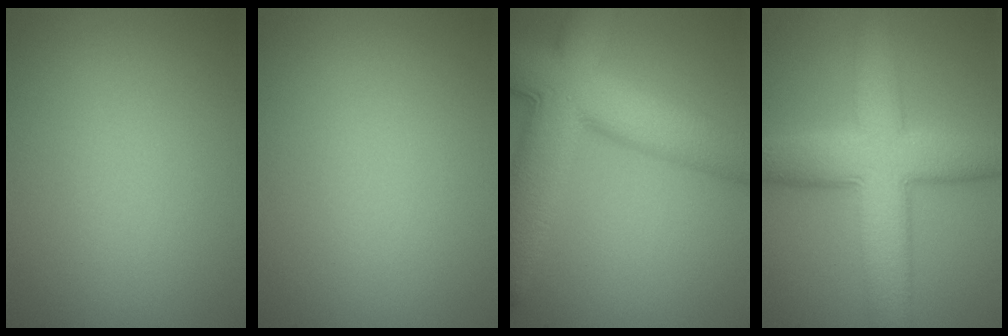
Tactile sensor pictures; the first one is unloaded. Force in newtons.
{"total": 0.0}
{"total": 11.8, "press": 11.8, "slide": 0.3}
{"total": 8.7, "press": 8.7, "slide": 0.4}